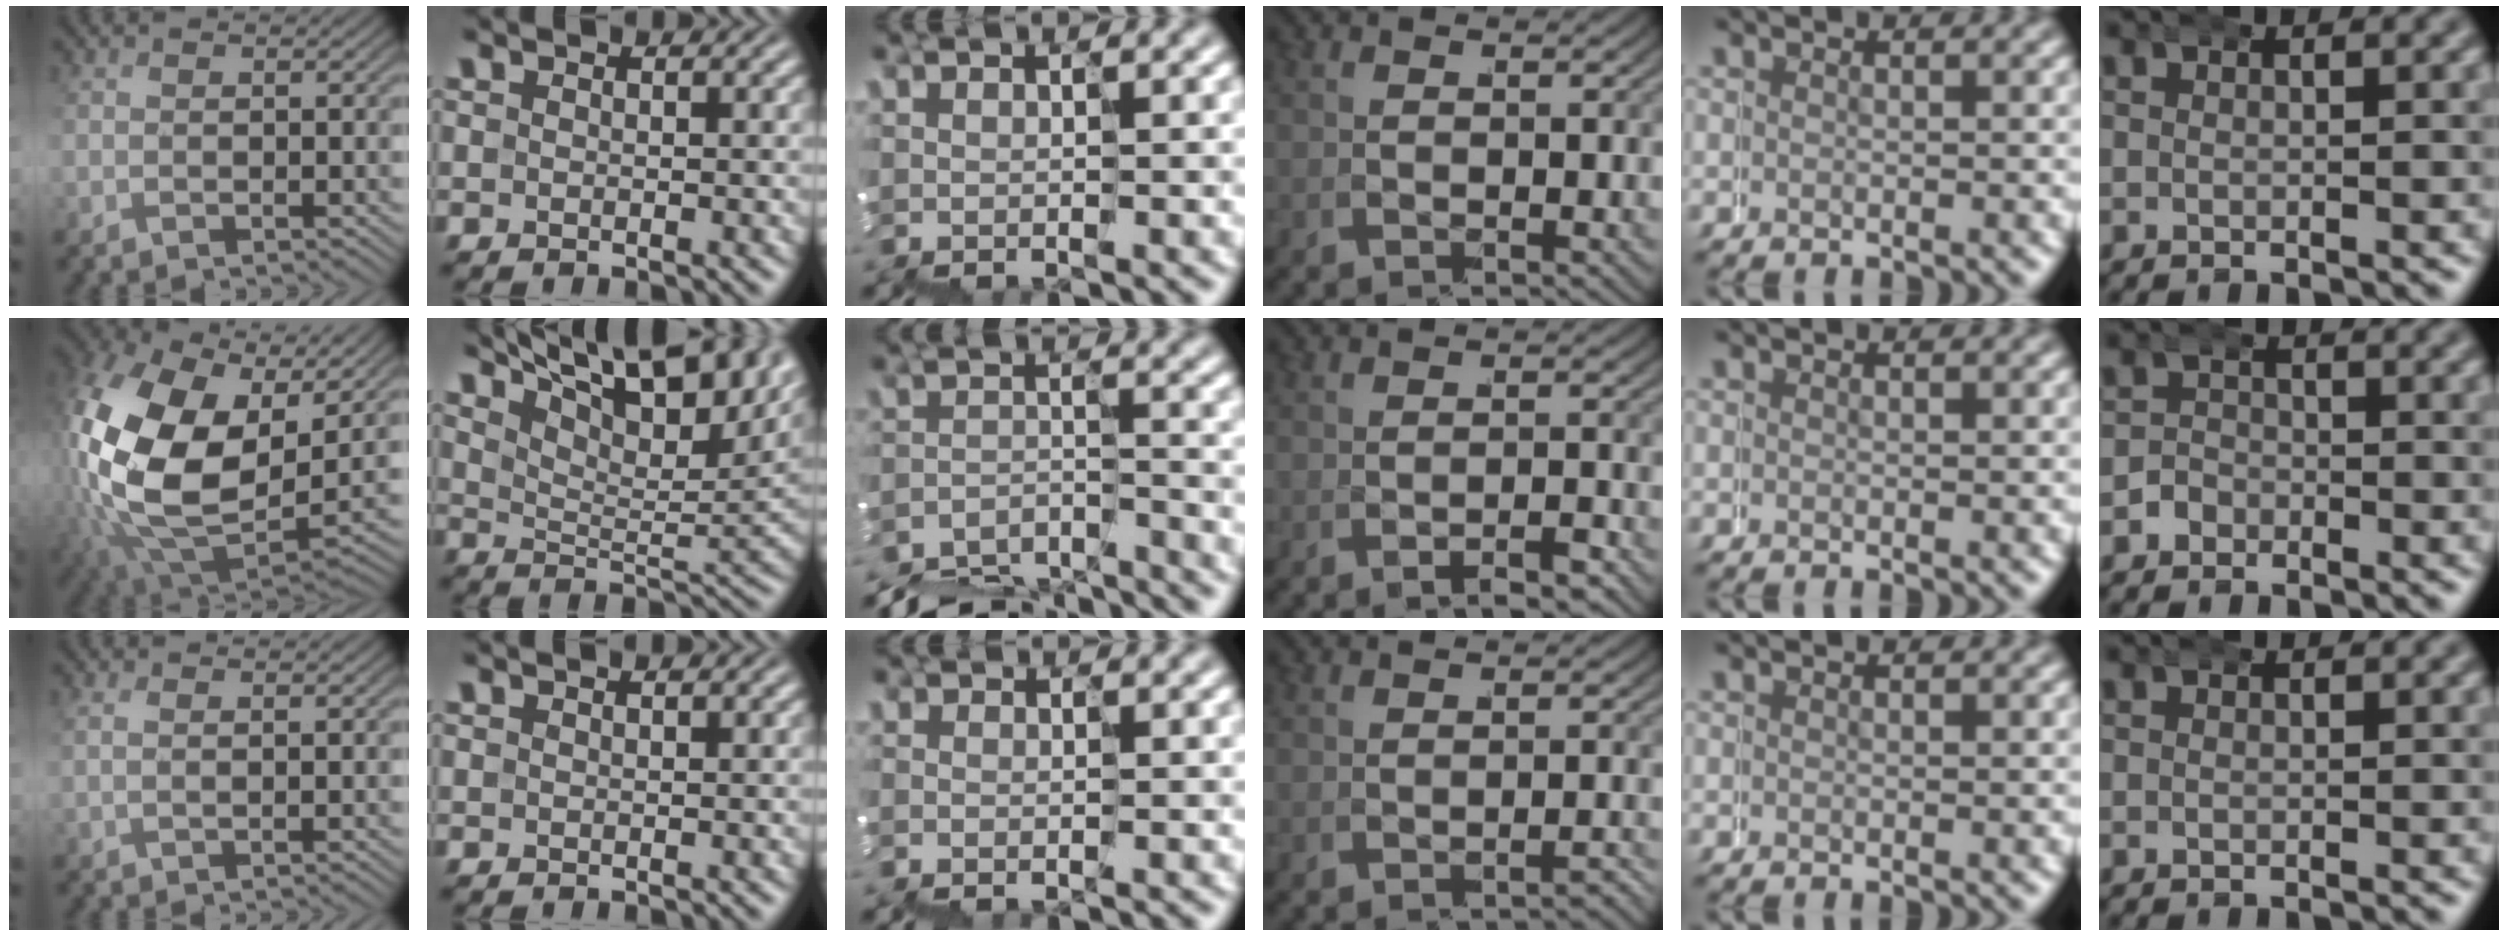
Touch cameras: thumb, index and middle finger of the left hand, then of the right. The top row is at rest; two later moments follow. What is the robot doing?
{"motion": "wrap", "object": "belt"}